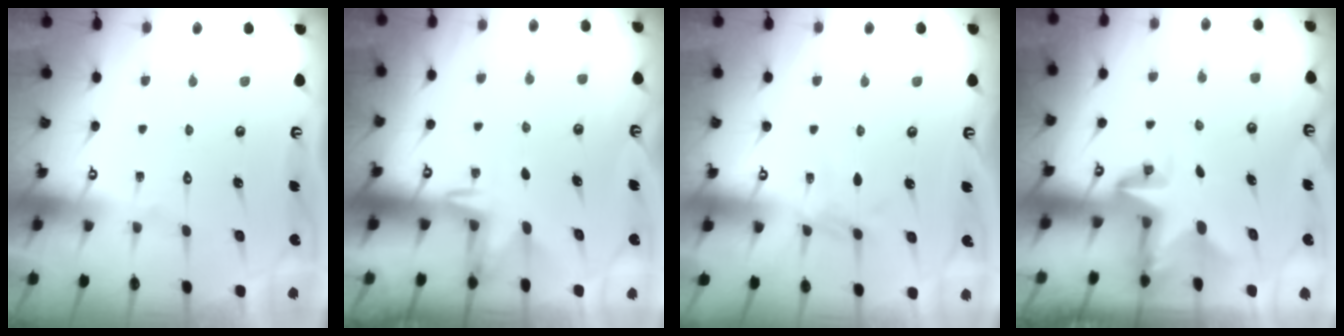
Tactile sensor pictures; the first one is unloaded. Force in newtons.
{"total": 2.5, "press": 2.4, "slide": 0.7}
{"total": 4.7, "press": 4.6, "slide": 0.6}
{"total": 4.0, "press": 4.0, "slide": 0.4}